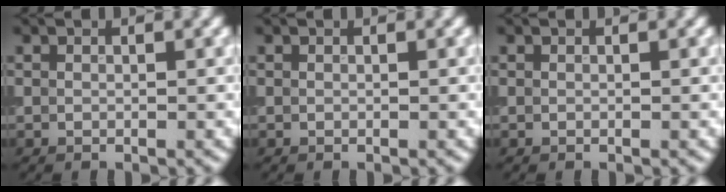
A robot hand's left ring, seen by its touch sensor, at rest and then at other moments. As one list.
[{"total": 0.0}, {"total": 0.0}]